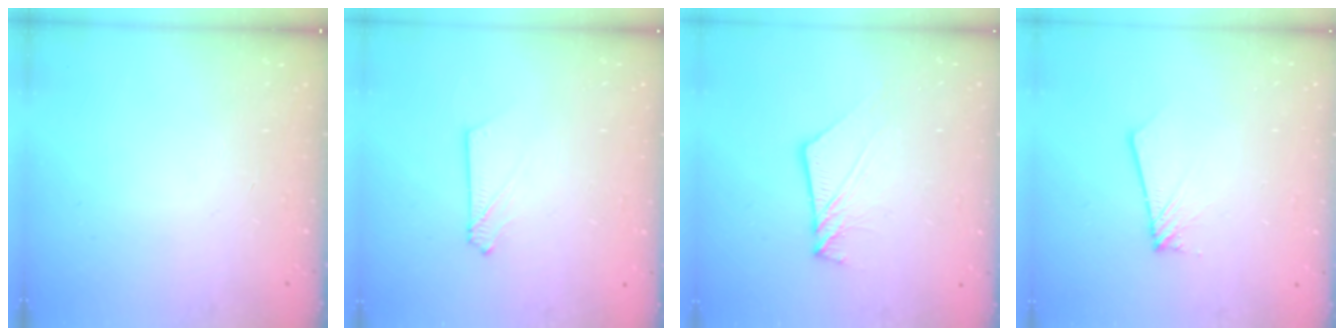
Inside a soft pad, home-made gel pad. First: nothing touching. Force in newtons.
{"total": 3.0, "press": 3.0, "slide": 0.4}
{"total": 9.0, "press": 8.9, "slide": 0.8}
{"total": 1.8, "press": 1.8, "slide": 0.2}